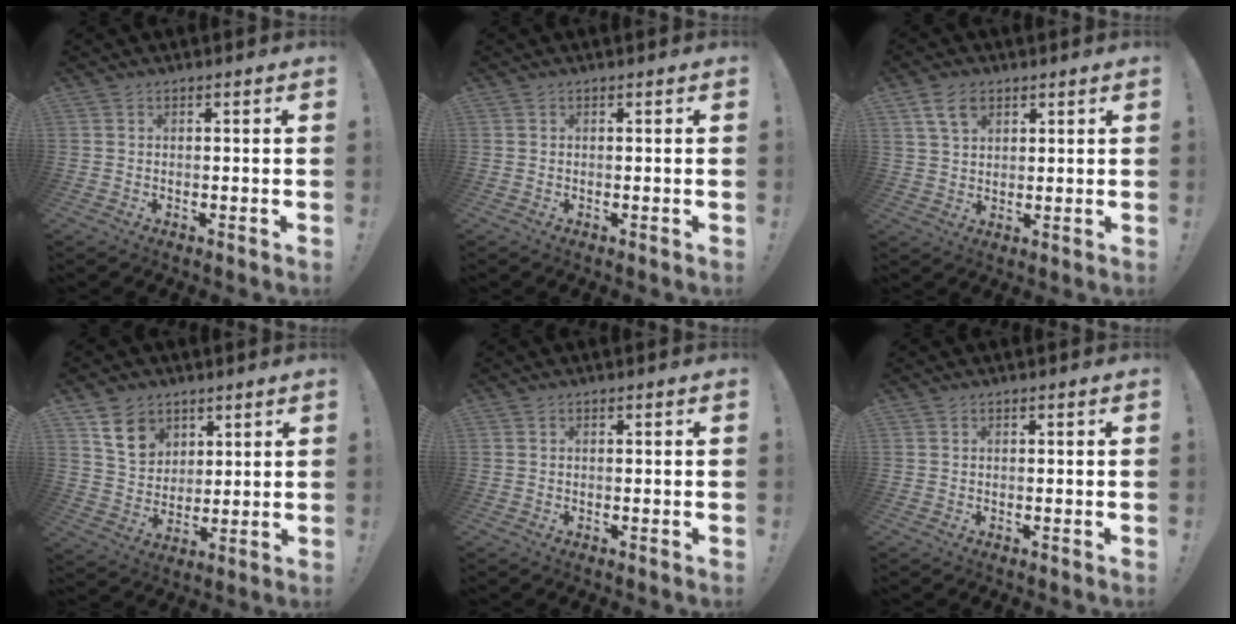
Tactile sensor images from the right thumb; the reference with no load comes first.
{"total": 0.0}
{"total": 7.1, "force": [3.9, 4.6, 3.7], "torque": [-0.062, -0.008, 0.076]}
{"total": 10.5, "force": [6.1, 7.6, 3.9], "torque": [-0.062, -0.028, 0.123]}
{"total": 0.0}
{"total": 0.0}